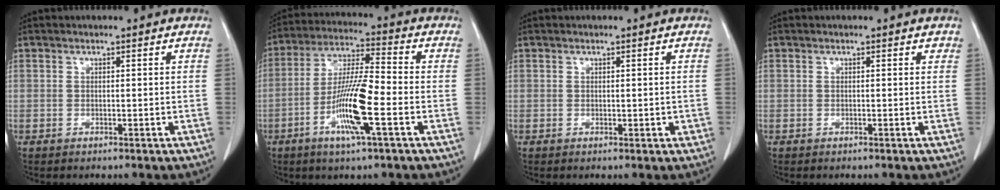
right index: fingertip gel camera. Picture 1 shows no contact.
{"total": 11.9, "force": [-4.1, 0.7, 11.2], "torque": [-0.220, -0.006, -0.081]}
{"total": 1.3, "force": [-0.3, 0.7, 1.1], "torque": [-0.010, -0.001, -0.001]}
{"total": 0.0}